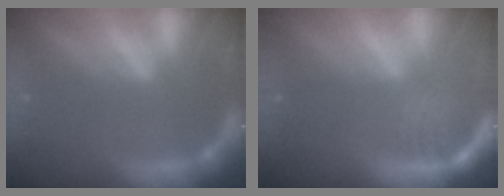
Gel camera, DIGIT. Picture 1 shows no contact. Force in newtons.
{"total": 5.0}